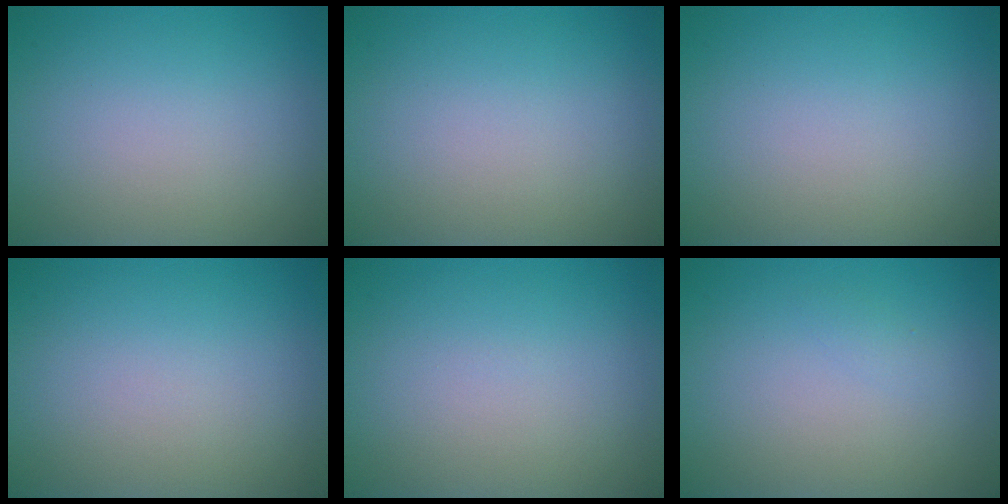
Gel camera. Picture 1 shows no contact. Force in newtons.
{"total": 0.0}
{"total": 0.0}
{"total": 0.0}
{"total": 0.0}
{"total": 0.5, "press": 0.5, "slide": 0.0}